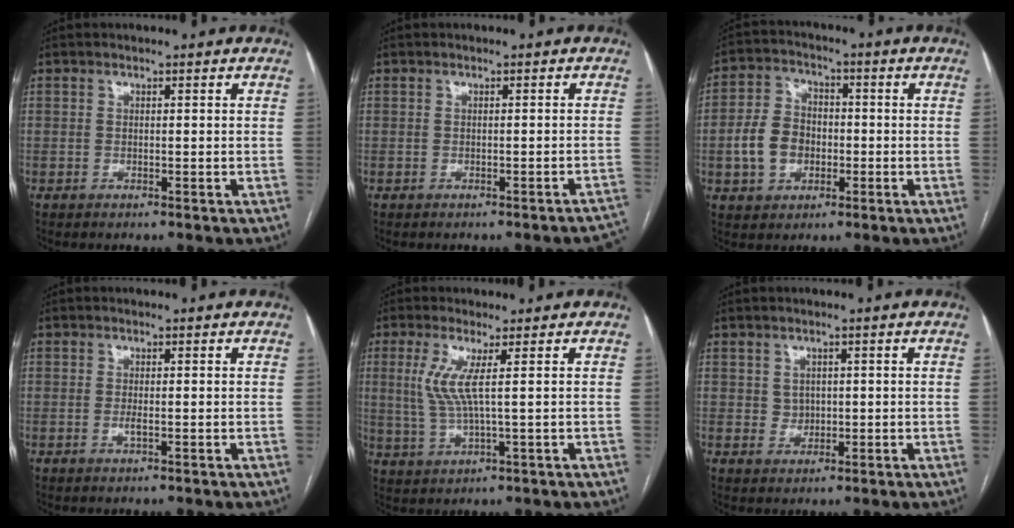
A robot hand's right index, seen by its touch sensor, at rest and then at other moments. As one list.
[{"total": 3.3, "force": [-3.1, 0.2, 1.1], "torque": [0.007, -0.007, -0.031]}, {"total": 8.2, "force": [-1.5, 6.2, 5.1], "torque": [-0.116, 0.023, -0.025]}, {"total": 0.9, "force": [-0.2, 0.1, 0.8], "torque": [-0.019, -0.002, -0.003]}, {"total": 5.3, "force": [1.5, -0.1, 5.1], "torque": [-0.119, 0.000, 0.036]}, {"total": 2.1, "force": [0.5, 1.9, 0.7], "torque": [-0.008, -0.001, 0.012]}]